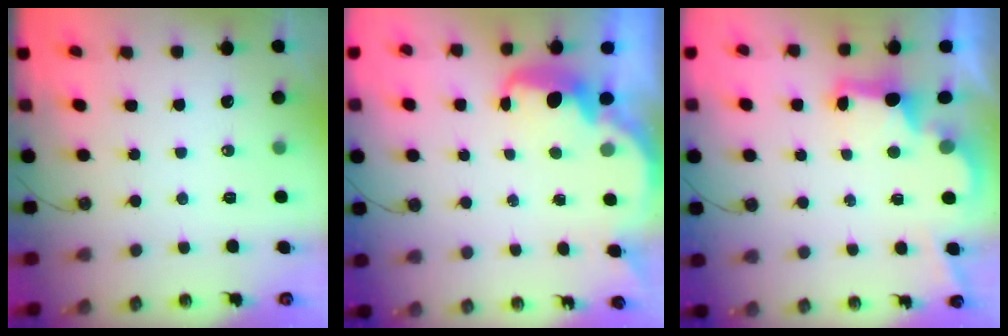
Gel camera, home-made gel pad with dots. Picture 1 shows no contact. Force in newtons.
{"total": 5.7, "press": 5.7, "slide": 0.6}
{"total": 2.9, "press": 2.7, "slide": 0.9}